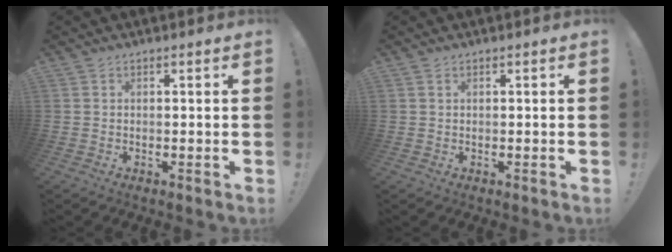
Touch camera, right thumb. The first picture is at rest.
{"total": 0.6, "force": [0.4, 0.3, 0.3], "torque": [0.000, -0.003, 0.006]}